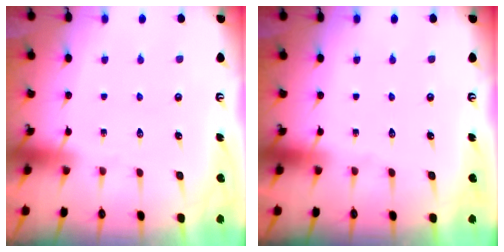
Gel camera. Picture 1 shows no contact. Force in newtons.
{"total": 0.0}